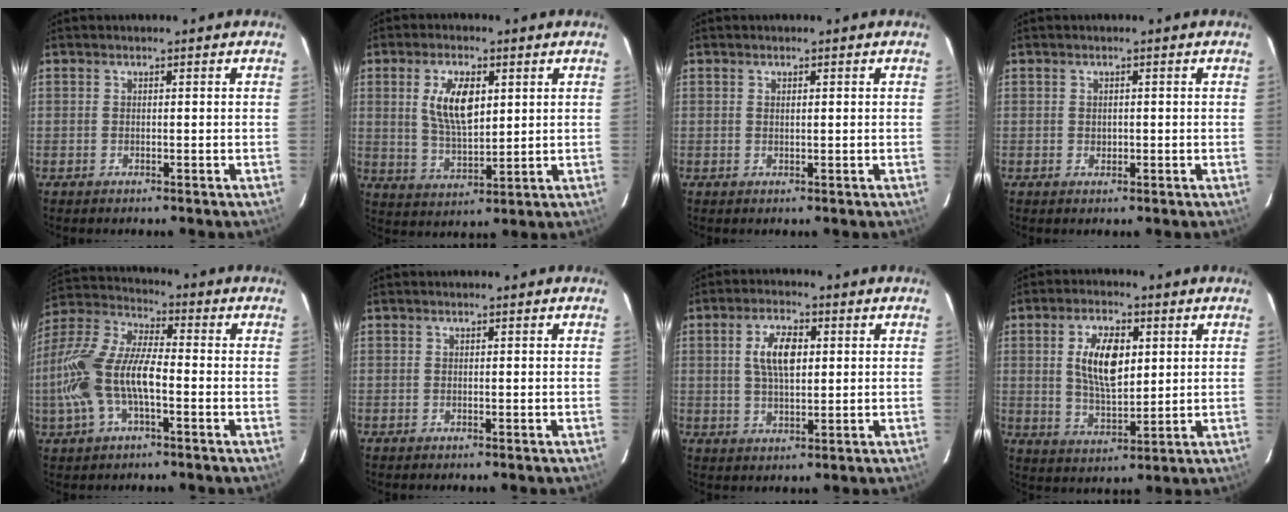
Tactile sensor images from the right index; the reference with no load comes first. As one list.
[{"total": 9.4, "force": [2.7, 4.4, 7.9], "torque": [-0.149, 0.003, 0.057]}, {"total": 0.7, "force": [0.3, 0.2, 0.6], "torque": [-0.011, 0.003, 0.006]}, {"total": 0.8, "force": [-0.1, 0.7, 0.4], "torque": [-0.004, 0.001, -0.001]}, {"total": 15.7, "force": [-3.6, 6.5, 13.8], "torque": [-0.292, 0.004, -0.071]}, {"total": 0.0}, {"total": 7.2, "force": [1.6, 3.3, 6.2], "torque": [-0.116, 0.010, 0.031]}, {"total": 10.4, "force": [2.5, 4.9, 8.8], "torque": [-0.164, 0.005, 0.050]}]